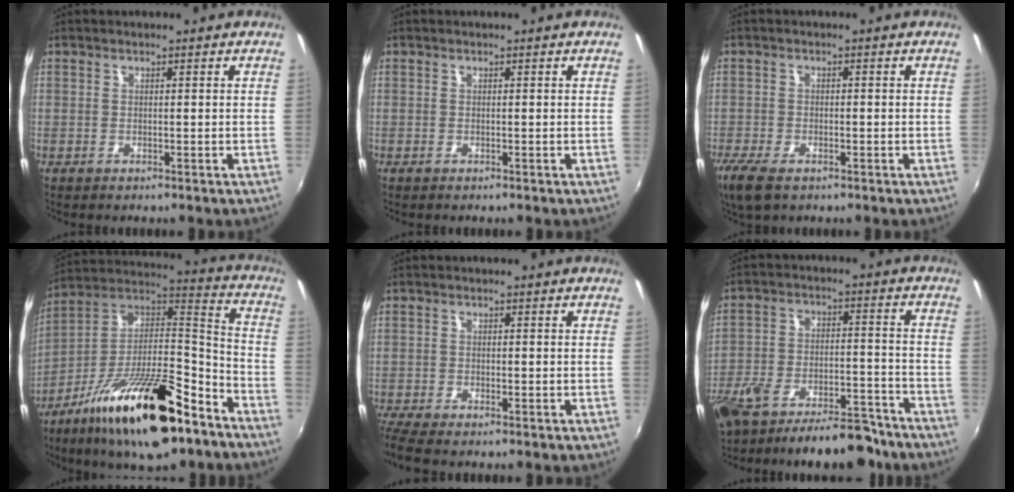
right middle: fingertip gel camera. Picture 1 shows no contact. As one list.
[{"total": 0.0}, {"total": 6.4, "force": [-4.2, 2.5, 4.1], "torque": [-0.100, -0.023, -0.077]}, {"total": 25.0, "force": [-15.1, 8.2, 18.2], "torque": [-0.314, -0.003, -0.251]}, {"total": 4.9, "force": [-4.0, 0.9, 2.7], "torque": [-0.073, -0.020, -0.076]}, {"total": 17.6, "force": [-14.1, 5.6, 8.9], "torque": [-0.175, -0.010, -0.207]}]